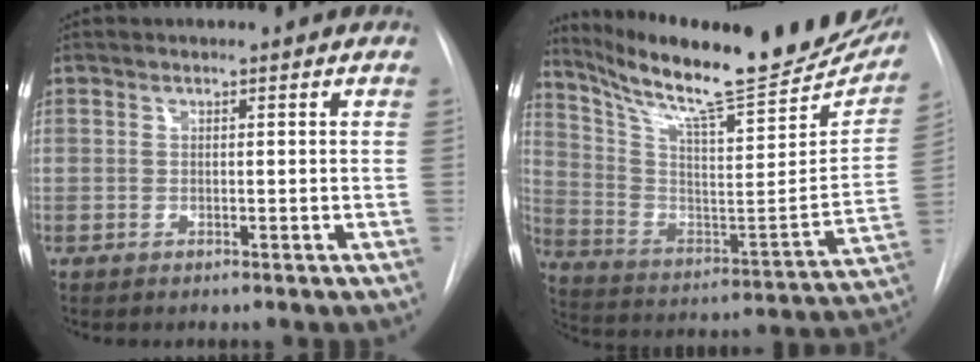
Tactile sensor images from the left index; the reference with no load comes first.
{"total": 29.3, "force": [24.7, 4.4, 15.1], "torque": [-0.250, -0.060, 0.352]}